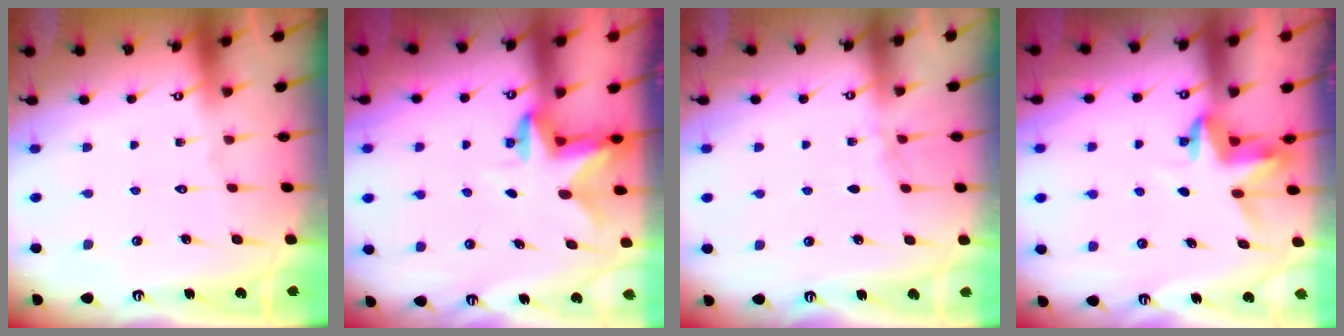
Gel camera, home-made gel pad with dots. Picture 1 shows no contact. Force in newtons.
{"total": 2.8, "press": 2.7, "slide": 0.5}
{"total": 3.4, "press": 3.4, "slide": 0.5}
{"total": 3.9, "press": 3.9, "slide": 0.3}